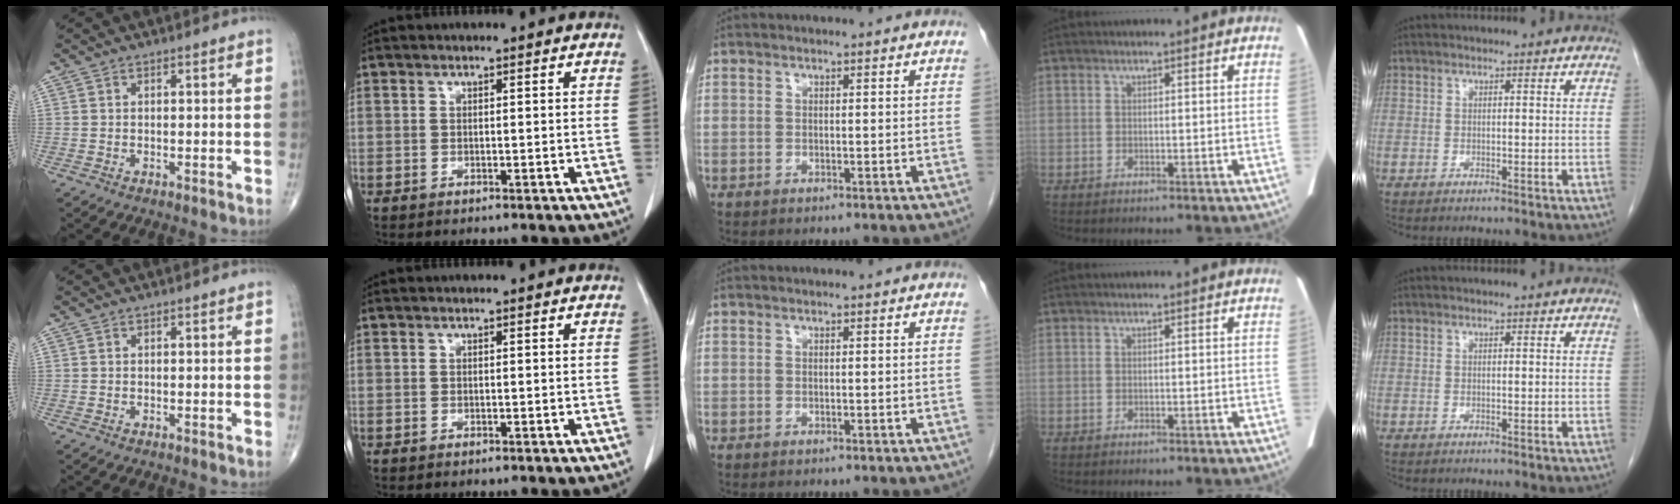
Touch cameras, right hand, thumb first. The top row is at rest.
{}